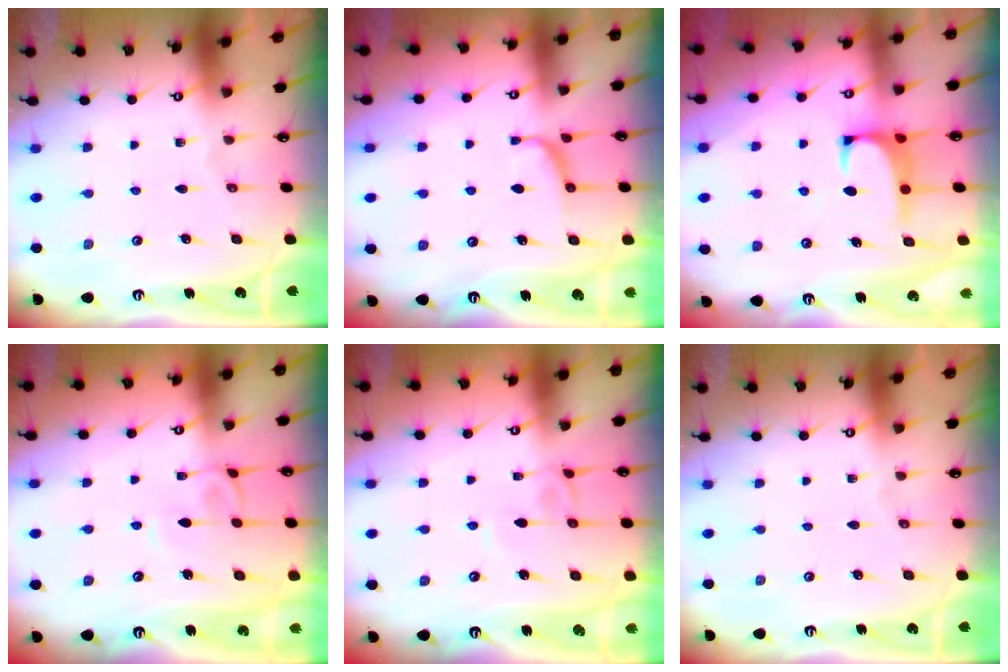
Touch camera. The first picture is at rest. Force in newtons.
{"total": 1.7, "press": 1.5, "slide": 0.9}
{"total": 0.9, "press": 0.7, "slide": 0.6}
{"total": 2.0, "press": 2.0, "slide": 0.2}
{"total": 4.0, "press": 4.0, "slide": 0.0}
{"total": 0.0}